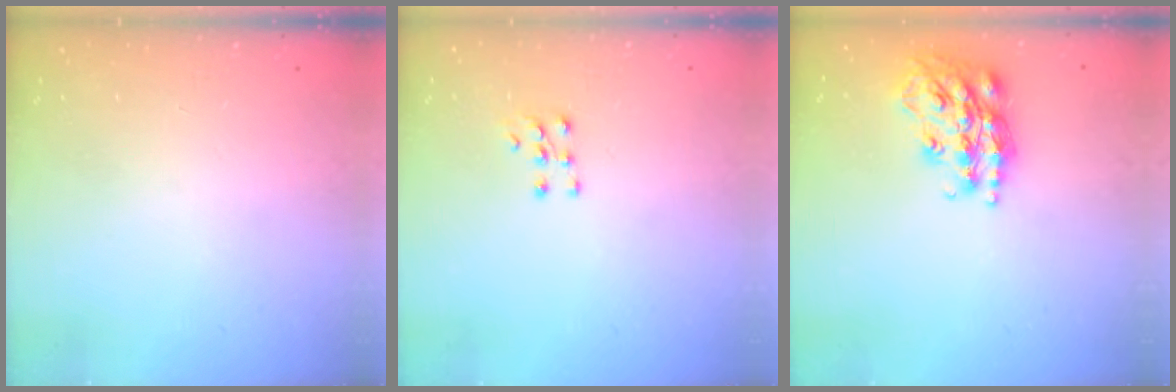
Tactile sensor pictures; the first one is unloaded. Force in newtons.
{"total": 5.0, "press": 5.0, "slide": 0.6}
{"total": 19.2, "press": 19.2, "slide": 1.3}